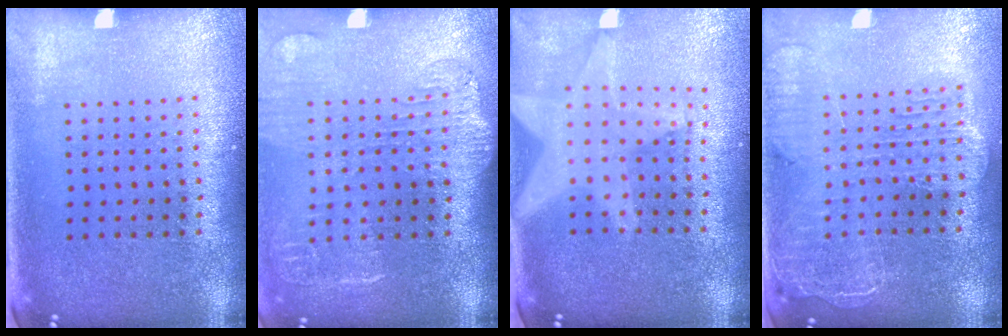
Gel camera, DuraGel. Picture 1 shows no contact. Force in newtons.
{"total": 1.7, "press": 1.5, "slide": 0.8}
{"total": 2.3, "press": 1.9, "slide": 1.3}
{"total": 2.5, "press": 2.2, "slide": 1.2}